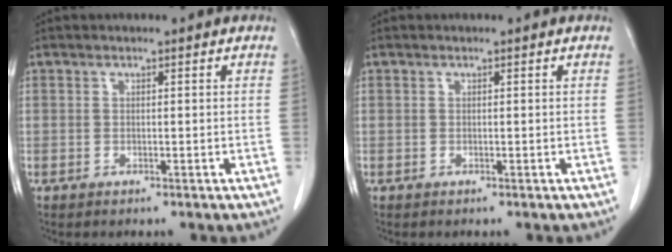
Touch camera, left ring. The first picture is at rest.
{"total": 0.0}